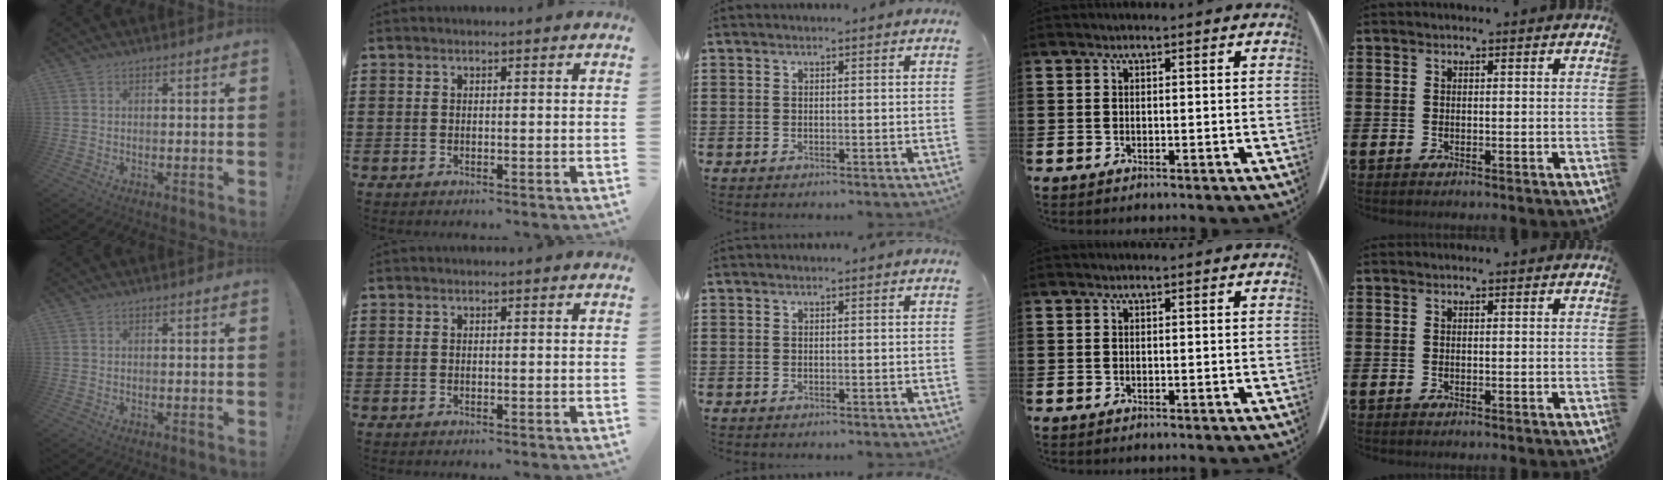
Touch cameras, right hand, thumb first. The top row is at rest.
{}